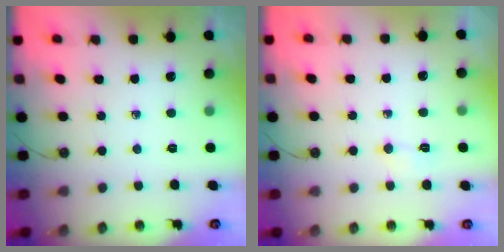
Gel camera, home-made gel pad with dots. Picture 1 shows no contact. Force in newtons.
{"total": 2.7, "press": 2.6, "slide": 0.5}